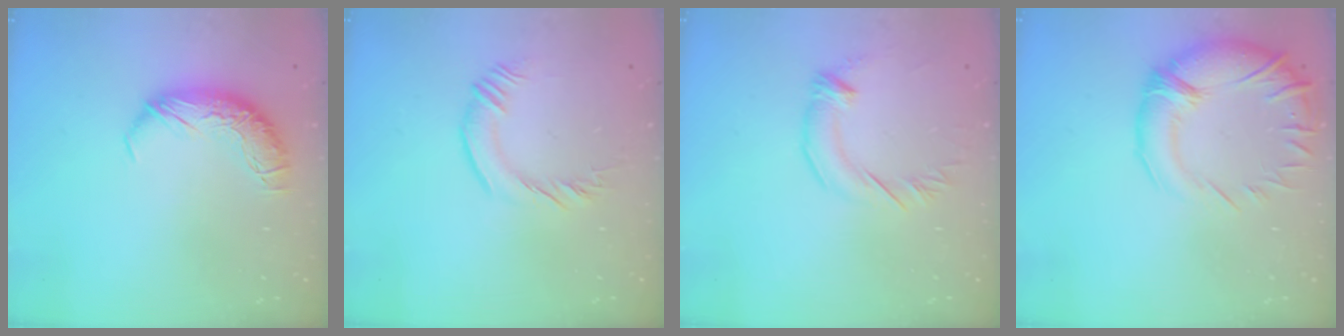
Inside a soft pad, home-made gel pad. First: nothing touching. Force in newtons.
{"total": 0.9, "press": 0.3, "slide": 0.8}
{"total": 2.1, "press": 2.0, "slide": 0.5}
{"total": 4.6, "press": 3.2, "slide": 3.4}